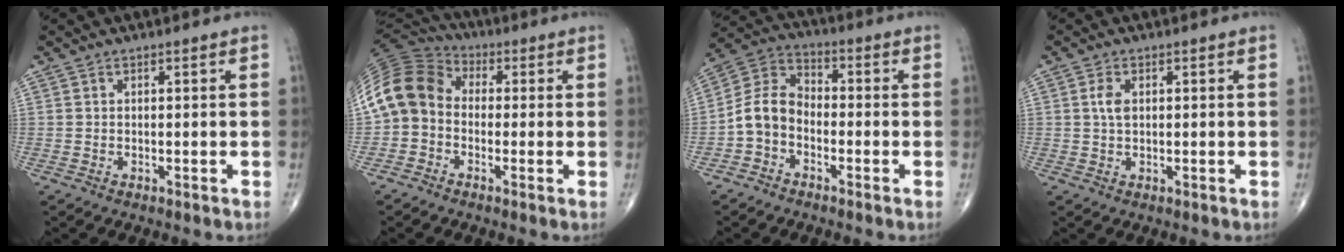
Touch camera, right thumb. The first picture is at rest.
{"total": 11.8, "force": [-1.1, 9.6, 6.8], "torque": [-0.130, 0.041, -0.038]}
{"total": 8.2, "force": [-2.7, 6.0, 4.8], "torque": [-0.082, 0.039, -0.068]}
{"total": 2.7, "force": [0.6, 1.6, 2.1], "torque": [-0.045, 0.002, 0.010]}